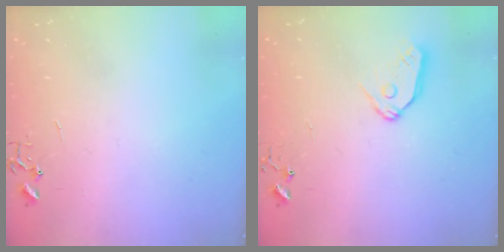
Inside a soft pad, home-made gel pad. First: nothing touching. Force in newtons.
{"total": 8.9, "press": 8.9, "slide": 1.0}